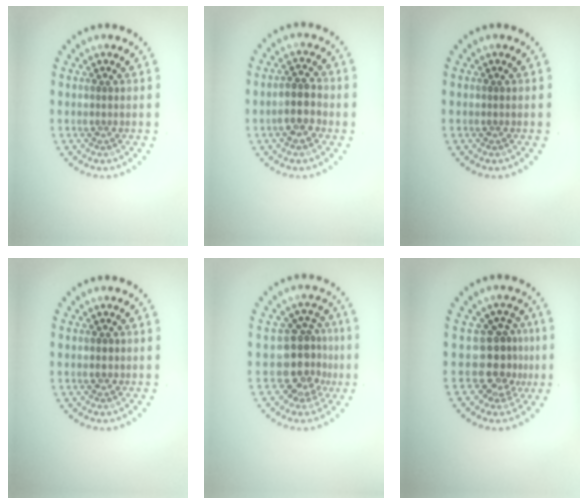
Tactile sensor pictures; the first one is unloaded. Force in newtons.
{"total": 2.9, "press": 2.7, "slide": 0.9}
{"total": 0.0}
{"total": 1.1, "press": 1.1, "slide": 0.1}
{"total": 4.0, "press": 3.2, "slide": 2.5}
{"total": 3.4, "press": 2.6, "slide": 2.2}